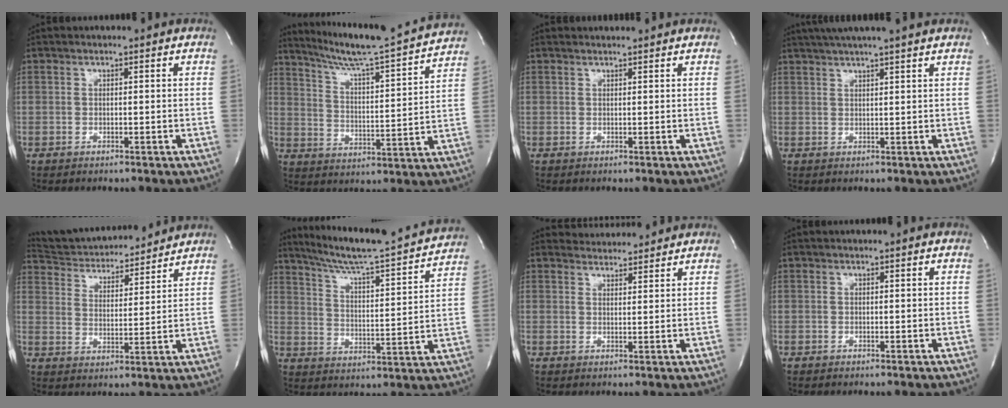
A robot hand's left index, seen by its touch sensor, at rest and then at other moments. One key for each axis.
{"total": 19.3, "fx": 17.6, "fy": -0.9, "fz": 7.9, "tx": -0.135, "ty": -0.024, "tz": 0.253}
{"total": 1.6, "fx": 1.6, "fy": -0.1, "fz": 0.2, "tx": -0.008, "ty": 0.011, "tz": 0.026}
{"total": 14.7, "fx": 12.8, "fy": -0.3, "fz": 7.2, "tx": -0.127, "ty": 0.020, "tz": 0.174}
{"total": 14.9, "fx": 14.2, "fy": 2.7, "fz": 3.5, "tx": -0.058, "ty": 0.012, "tz": 0.226}
{"total": 20.6, "fx": 18.8, "fy": 0.5, "fz": 8.3, "tx": -0.135, "ty": -0.022, "tz": 0.266}
{"total": 4.6, "fx": 4.6, "fy": 0.6, "fz": 0.0, "tx": -0.008, "ty": 0.017, "tz": 0.067}
{"total": 0.0}